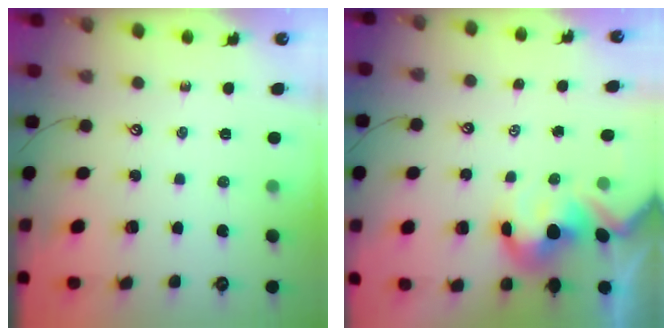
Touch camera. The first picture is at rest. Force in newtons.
{"total": 5.9, "press": 5.8, "slide": 0.9}